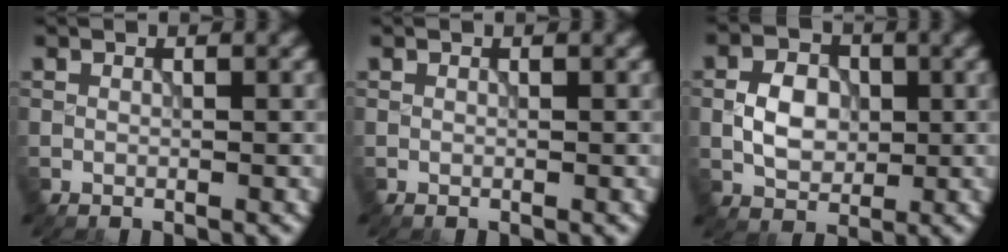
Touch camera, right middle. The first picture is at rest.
{"total": 0.0}
{"total": 4.0, "force": [-0.1, 2.9, 2.7], "torque": [-0.048, 0.002, -0.006]}